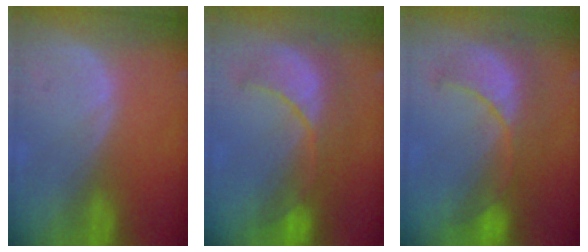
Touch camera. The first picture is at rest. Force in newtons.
{"total": 10.0, "press": 9.1, "slide": 4.2}
{"total": 9.7, "press": 8.9, "slide": 3.7}